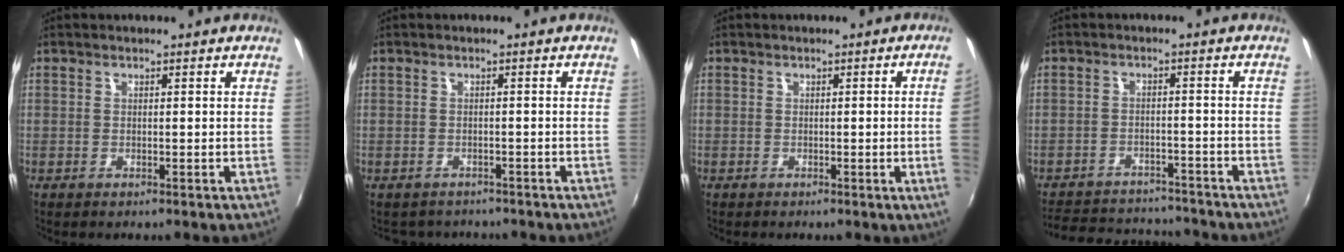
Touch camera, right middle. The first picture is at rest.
{"total": 3.7, "force": [-3.3, 1.7, 0.4], "torque": [-0.015, -0.009, -0.047]}
{"total": 3.3, "force": [0.0, -1.8, 2.8], "torque": [-0.042, -0.011, 0.005]}
{"total": 15.5, "force": [-13.8, 5.0, 5.0], "torque": [-0.120, 0.011, -0.191]}